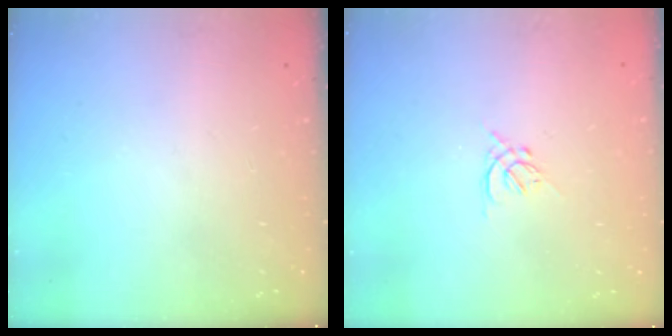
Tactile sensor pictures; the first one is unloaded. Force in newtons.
{"total": 1.3, "press": 1.2, "slide": 0.5}